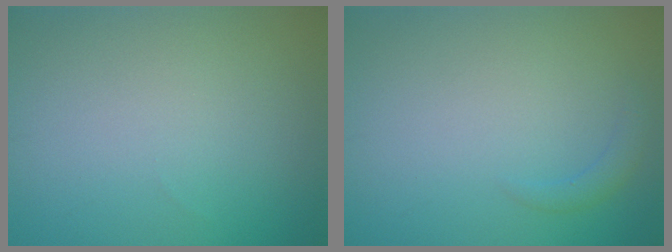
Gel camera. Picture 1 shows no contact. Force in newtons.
{"total": 1.1, "press": 1.1, "slide": 0.1}